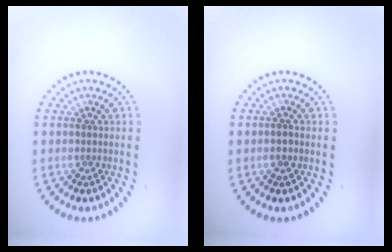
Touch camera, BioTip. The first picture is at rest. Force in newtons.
{"total": 0.6, "press": 0.5, "slide": 0.3}